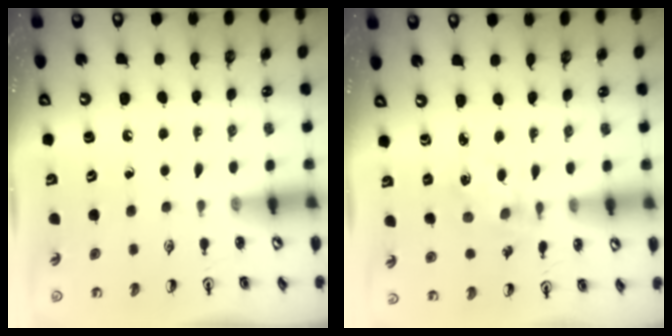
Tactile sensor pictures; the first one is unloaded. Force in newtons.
{"total": 1.7, "press": 1.6, "slide": 0.3}